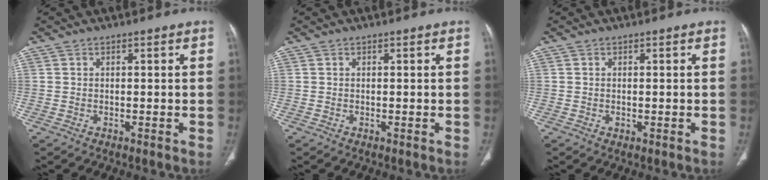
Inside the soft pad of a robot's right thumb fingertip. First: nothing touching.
{"total": 0.0}
{"total": 0.6, "force": [-0.1, 0.4, 0.4], "torque": [-0.007, -0.001, -0.001]}